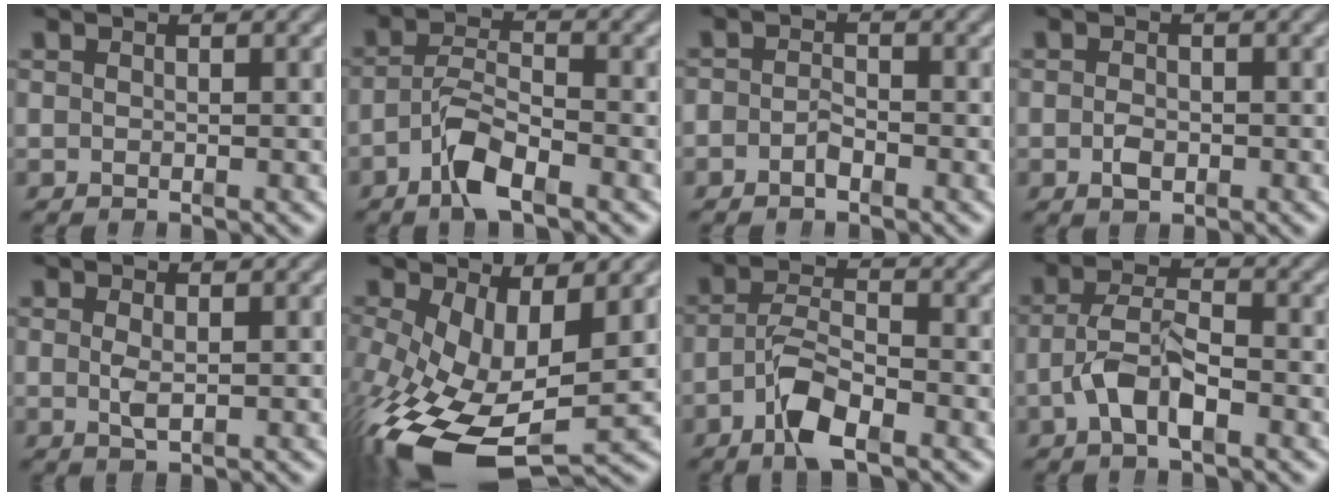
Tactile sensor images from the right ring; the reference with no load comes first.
{"total": 4.2, "force": [-2.4, 1.7, 3.0], "torque": [-0.053, -0.011, -0.041]}
{"total": 2.1, "force": [-1.3, 1.5, 0.8], "torque": [-0.021, -0.008, -0.024]}
{"total": 1.4, "force": [-0.8, 0.7, 0.9], "torque": [-0.018, -0.011, -0.009]}
{"total": 1.3, "force": [-0.1, 0.2, 1.3], "torque": [-0.027, -0.016, 0.008]}
{"total": 10.8, "force": [-4.6, 6.1, 7.6], "torque": [-0.183, -0.063, -0.042]}
{"total": 4.7, "force": [-2.4, 2.0, 3.5], "torque": [-0.062, -0.013, -0.040]}
{"total": 5.2, "force": [-2.1, 3.0, 3.7], "torque": [-0.070, -0.016, -0.034]}